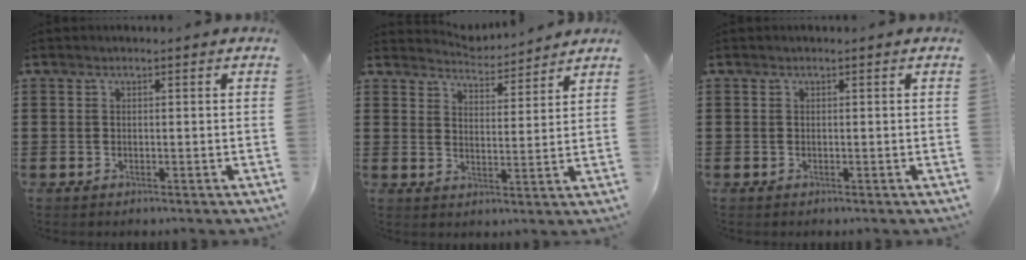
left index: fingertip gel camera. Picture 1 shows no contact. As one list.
[{"total": 4.1, "force": [4.1, 0.0, 0.1], "torque": [-0.019, -0.023, 0.071]}, {"total": 0.0}]